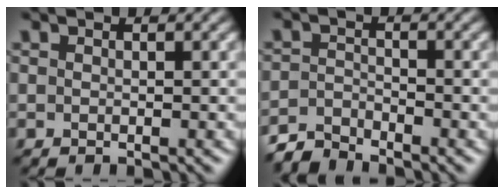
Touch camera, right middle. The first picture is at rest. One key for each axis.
{"total": 2.4, "fx": -2.4, "fy": 0.2, "fz": 0.0, "tx": -0.006, "ty": 0.005, "tz": -0.055}